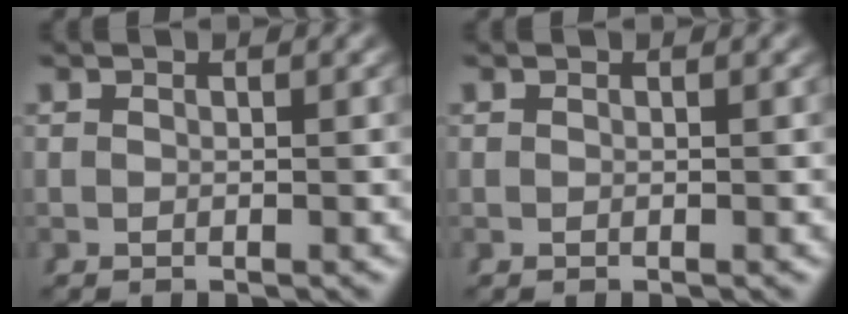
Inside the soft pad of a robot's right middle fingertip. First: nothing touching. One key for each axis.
{"total": 0.0}